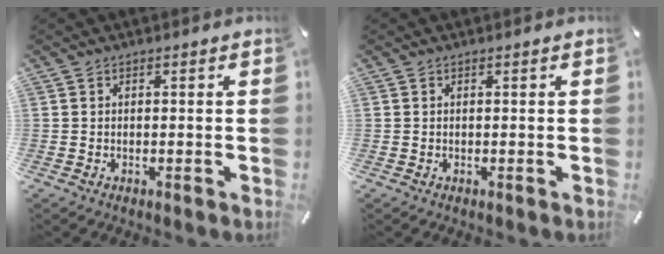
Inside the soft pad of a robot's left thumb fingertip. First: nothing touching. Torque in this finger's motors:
{"motor_torque": [-0.24, -0.18, 0.02, 0.14, -0.01]}